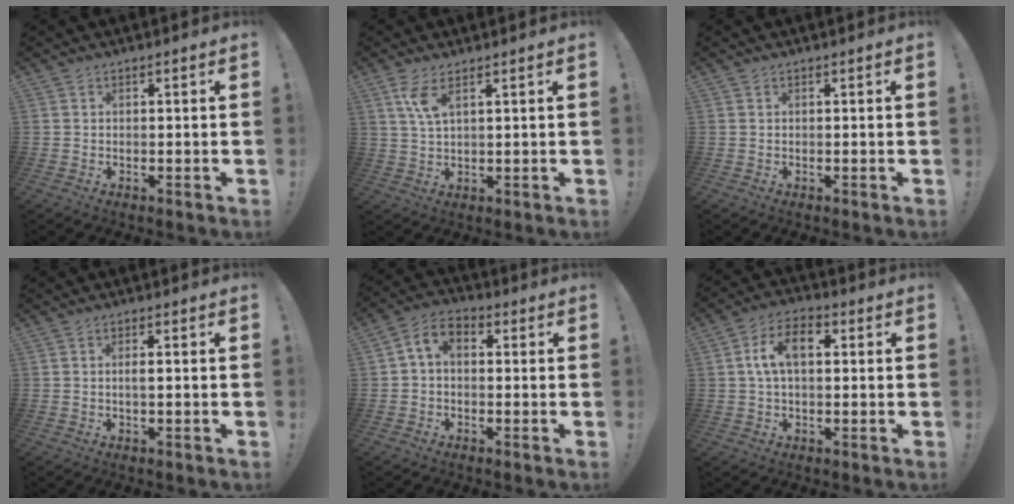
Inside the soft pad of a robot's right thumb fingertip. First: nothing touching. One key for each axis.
{"total": 5.4, "fx": 2.8, "fy": 1.6, "fz": 4.3, "tx": -0.082, "ty": -0.007, "tz": 0.048}
{"total": 0.0}
{"total": 1.9, "fx": -0.3, "fy": 0.3, "fz": 1.9, "tx": -0.034, "ty": 0.001, "tz": -0.007}
{"total": 5.2, "fx": 0.1, "fy": 3.4, "fz": 4.0, "tx": -0.081, "ty": 0.007, "tz": 0.003}
{"total": 9.2, "fx": 1.4, "fy": 5.1, "fz": 7.5, "tx": -0.140, "ty": 0.016, "tz": 0.026}